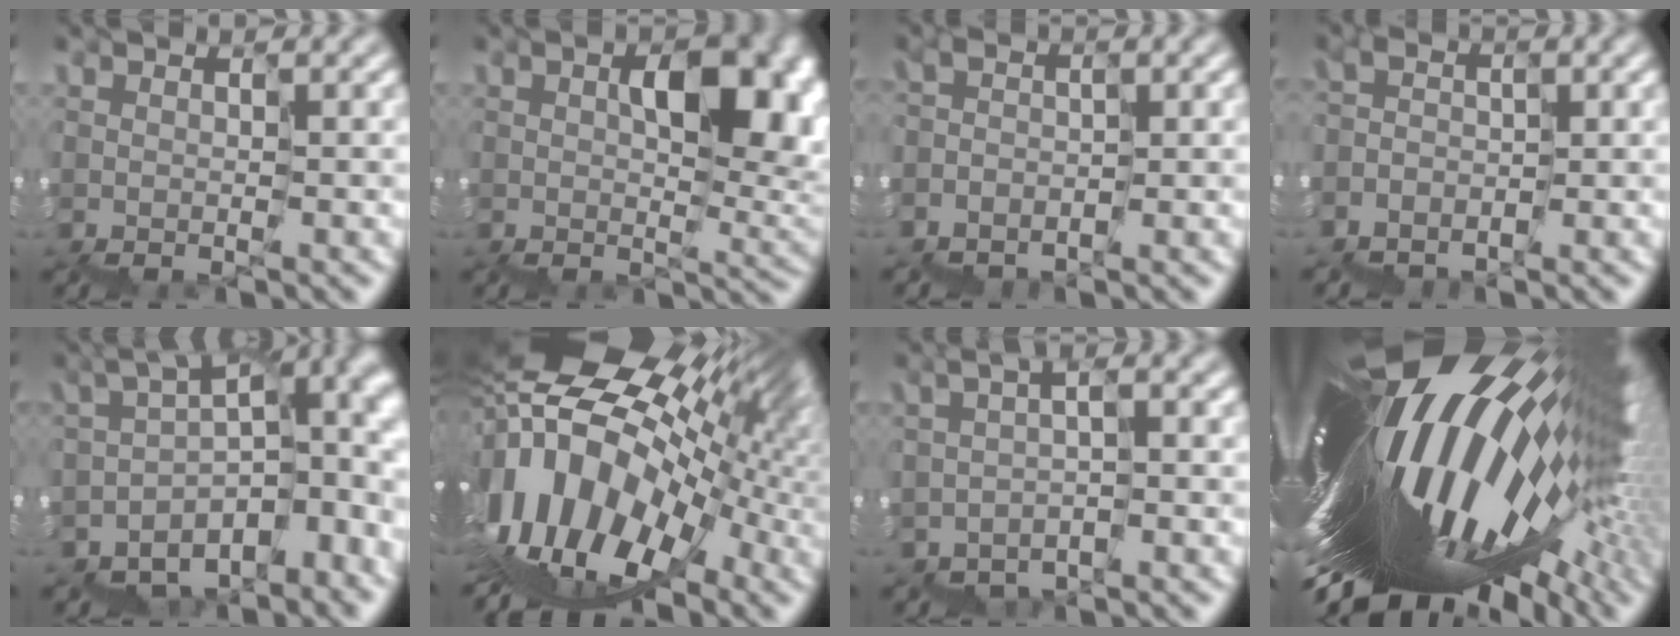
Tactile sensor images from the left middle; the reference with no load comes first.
{"total": 8.4, "force": [1.3, 4.9, 6.7], "torque": [-0.078, -0.008, 0.034]}
{"total": 2.7, "force": [-2.2, 0.6, -1.4], "torque": [0.023, -0.004, -0.041]}
{"total": 3.1, "force": [-2.6, 1.2, -1.2], "torque": [0.026, -0.005, -0.045]}
{"total": 11.2, "force": [-4.0, 6.0, 8.6], "torque": [-0.118, -0.013, -0.046]}
{"total": 15.2, "force": [-0.4, 9.6, 11.7], "torque": [-0.171, 0.011, 0.008]}
{"total": 2.0, "force": [-1.5, -0.8, -1.1], "torque": [0.021, -0.002, -0.024]}
{"total": 17.4, "force": [-0.7, 7.2, 15.8], "torque": [-0.258, -0.027, -0.014]}